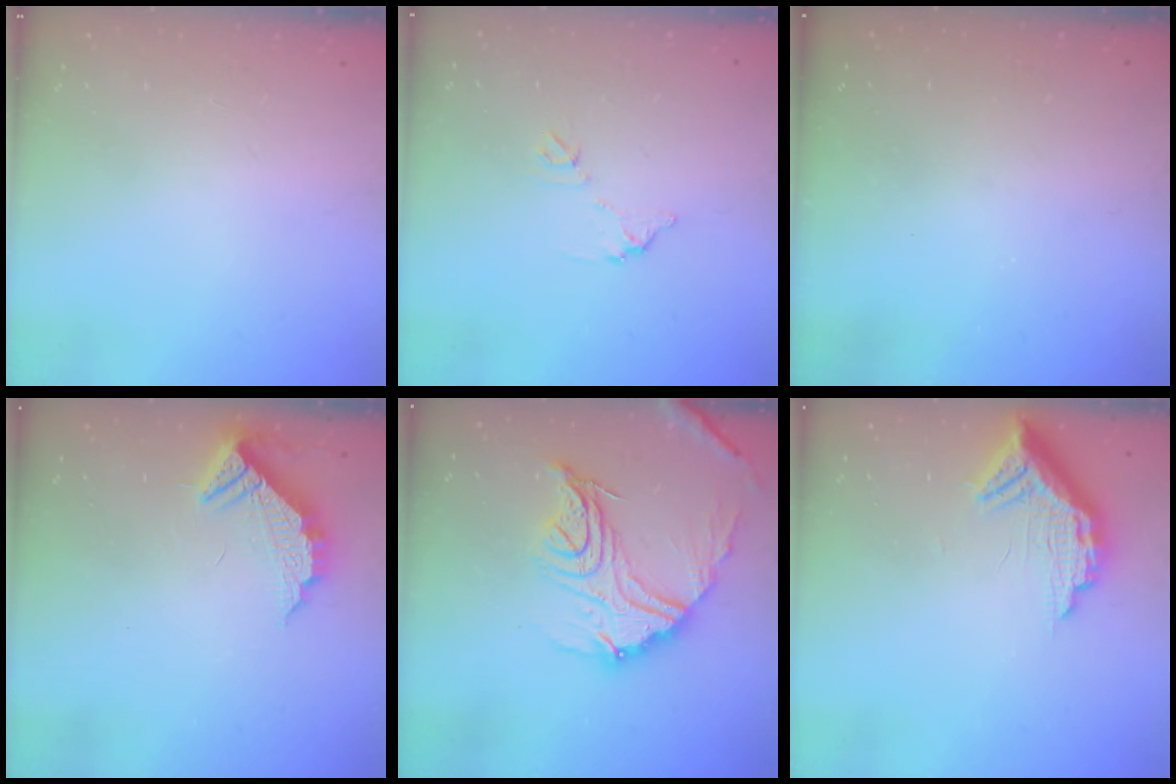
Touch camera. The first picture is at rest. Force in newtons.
{"total": 6.5, "press": 6.5, "slide": 0.4}
{"total": 3.3, "press": 3.3, "slide": 0.1}
{"total": 10.1, "press": 10.1, "slide": 0.5}
{"total": 18.2, "press": 18.1, "slide": 1.6}
{"total": 13.5, "press": 13.5, "slide": 1.2}